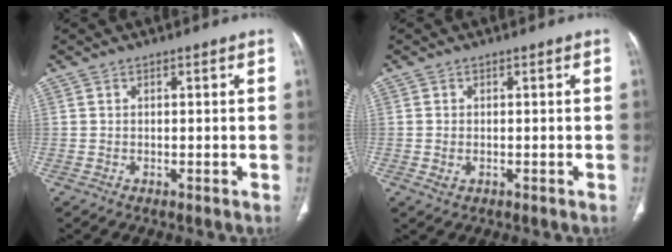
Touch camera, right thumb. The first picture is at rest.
{"total": 1.4, "force": [-0.3, 1.0, 1.0], "torque": [-0.022, 0.001, -0.001]}